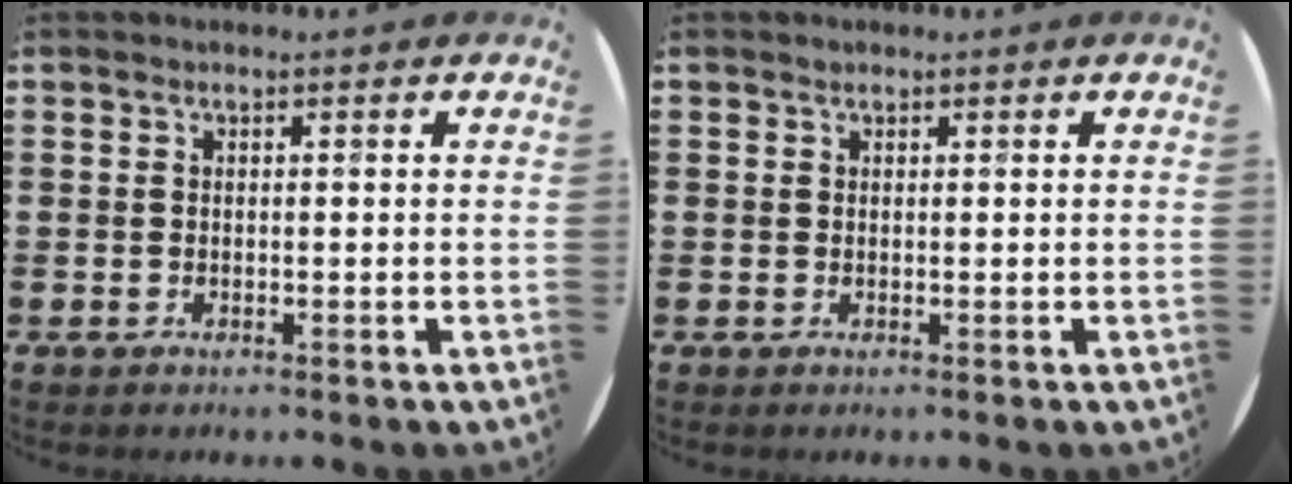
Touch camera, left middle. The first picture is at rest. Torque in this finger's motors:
{"motor_torque": [0.08, -0.05, -0.01, 0.00]}